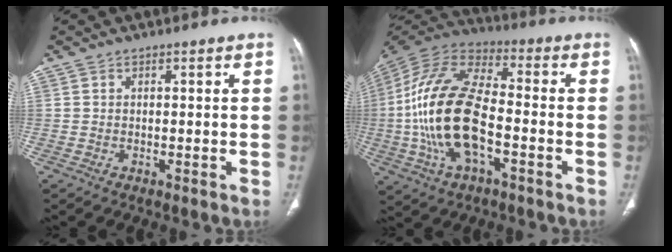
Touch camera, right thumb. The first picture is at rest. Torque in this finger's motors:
{"motor_torque": [2.31, 2.70, 2.58, -0.19, 0.86]}